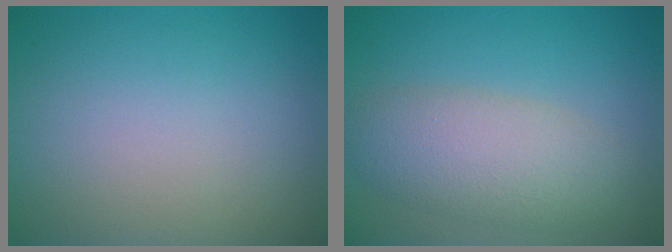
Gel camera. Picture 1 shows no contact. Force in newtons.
{"total": 5.1, "press": 5.1, "slide": 0.3}